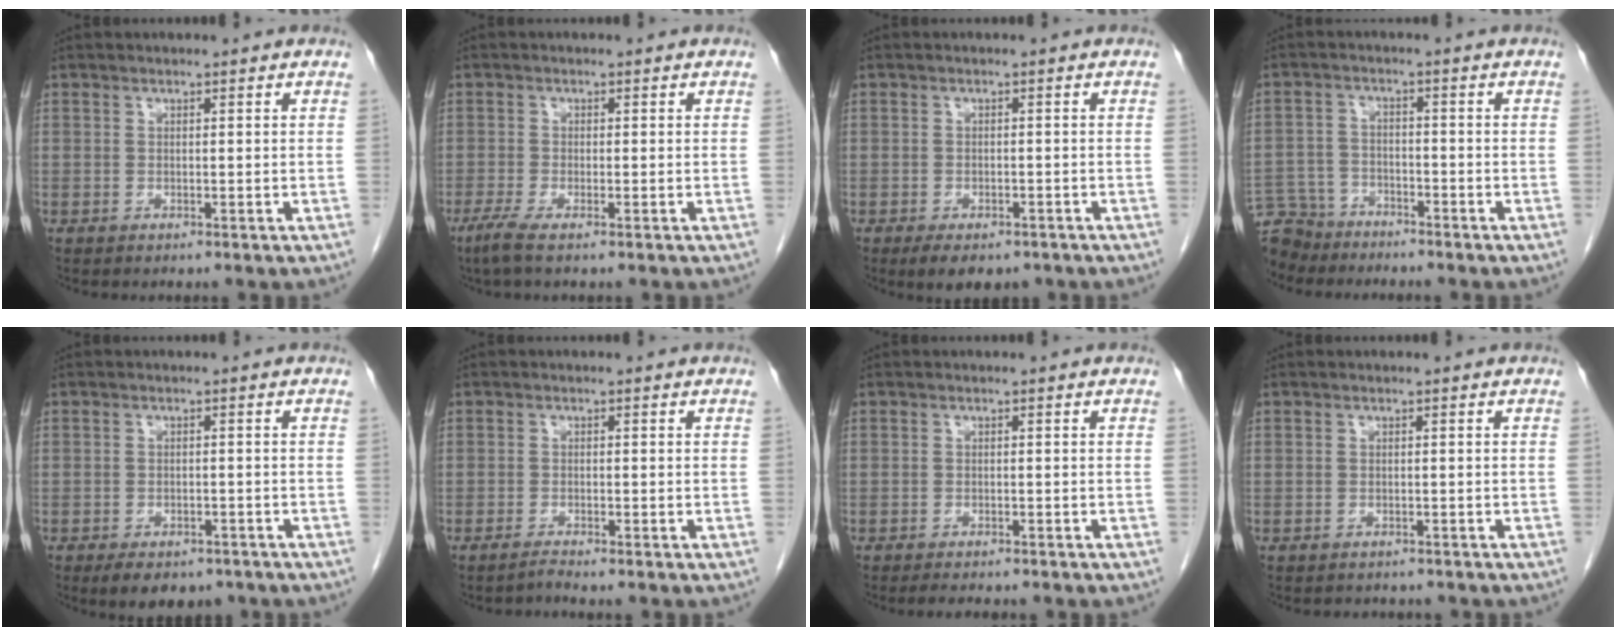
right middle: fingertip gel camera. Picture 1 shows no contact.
{"total": 2.7, "force": [-1.6, 0.2, 2.1], "torque": [-0.051, -0.009, -0.036]}
{"total": 6.2, "force": [-4.5, 3.0, 3.0], "torque": [-0.037, -0.003, -0.062]}
{"total": 8.7, "force": [-7.8, 3.8, 0.6], "torque": [-0.022, 0.000, -0.139]}
{"total": 7.5, "force": [-5.7, 3.7, 3.3], "torque": [-0.037, 0.002, -0.076]}
{"total": 1.0, "force": [-0.9, -0.3, 0.2], "torque": [-0.003, -0.003, -0.015]}
{"total": 3.3, "force": [-2.8, 0.7, 1.5], "torque": [-0.024, -0.006, -0.035]}
{"total": 2.7, "force": [-2.4, 1.1, 0.6], "torque": [-0.011, -0.001, -0.028]}